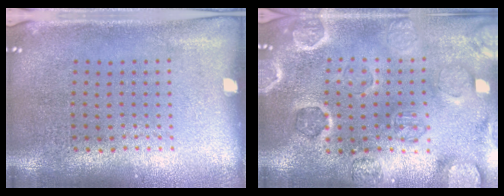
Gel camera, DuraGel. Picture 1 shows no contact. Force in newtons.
{"total": 2.6, "press": 2.6, "slide": 0.2}